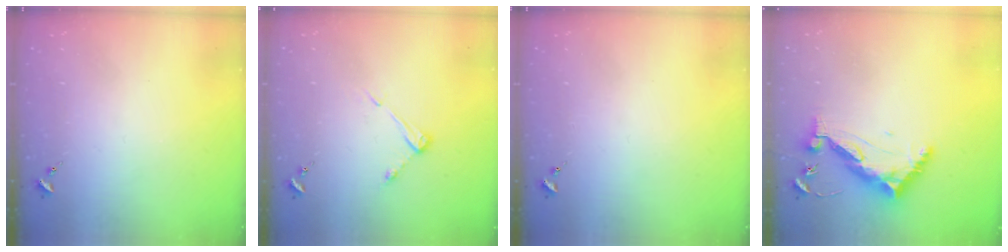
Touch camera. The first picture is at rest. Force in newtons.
{"total": 5.2, "press": 5.1, "slide": 0.3}
{"total": 0.0}
{"total": 10.2, "press": 10.2, "slide": 0.8}